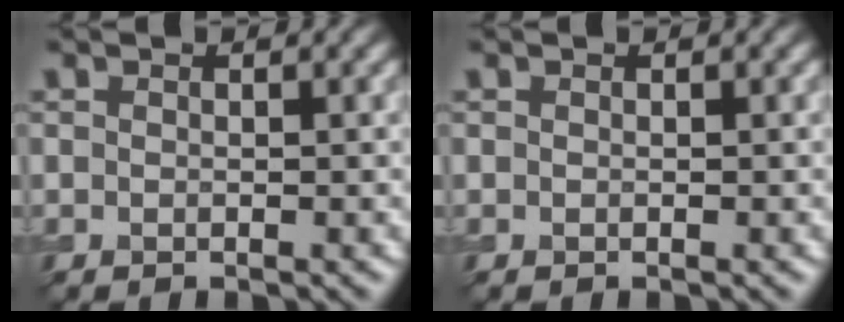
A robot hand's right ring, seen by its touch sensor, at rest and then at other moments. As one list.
[{"total": 0.0}]